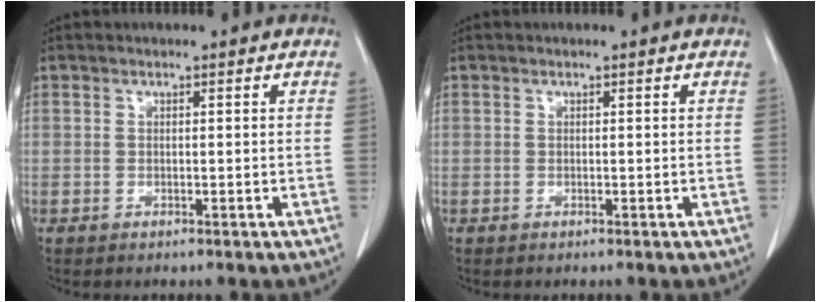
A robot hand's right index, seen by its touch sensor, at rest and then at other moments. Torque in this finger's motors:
{"motor_torque": [0.00, 0.00, 0.01, 0.00]}